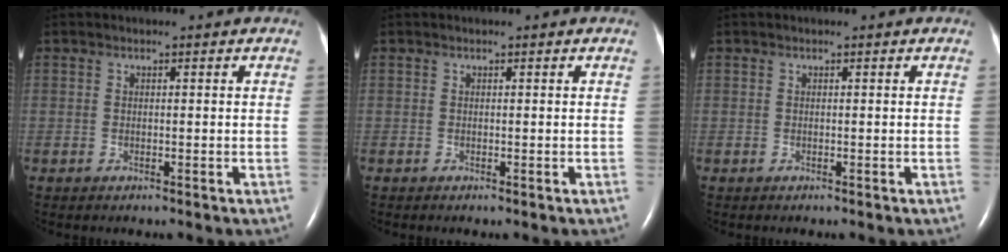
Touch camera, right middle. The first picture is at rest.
{"total": 0.0}
{"total": 0.0}